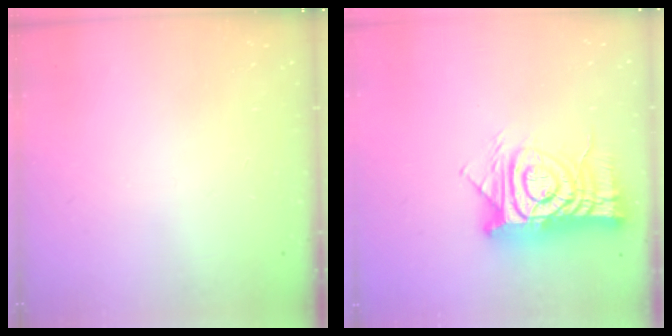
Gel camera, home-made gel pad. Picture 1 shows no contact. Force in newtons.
{"total": 16.8, "press": 16.8, "slide": 1.7}